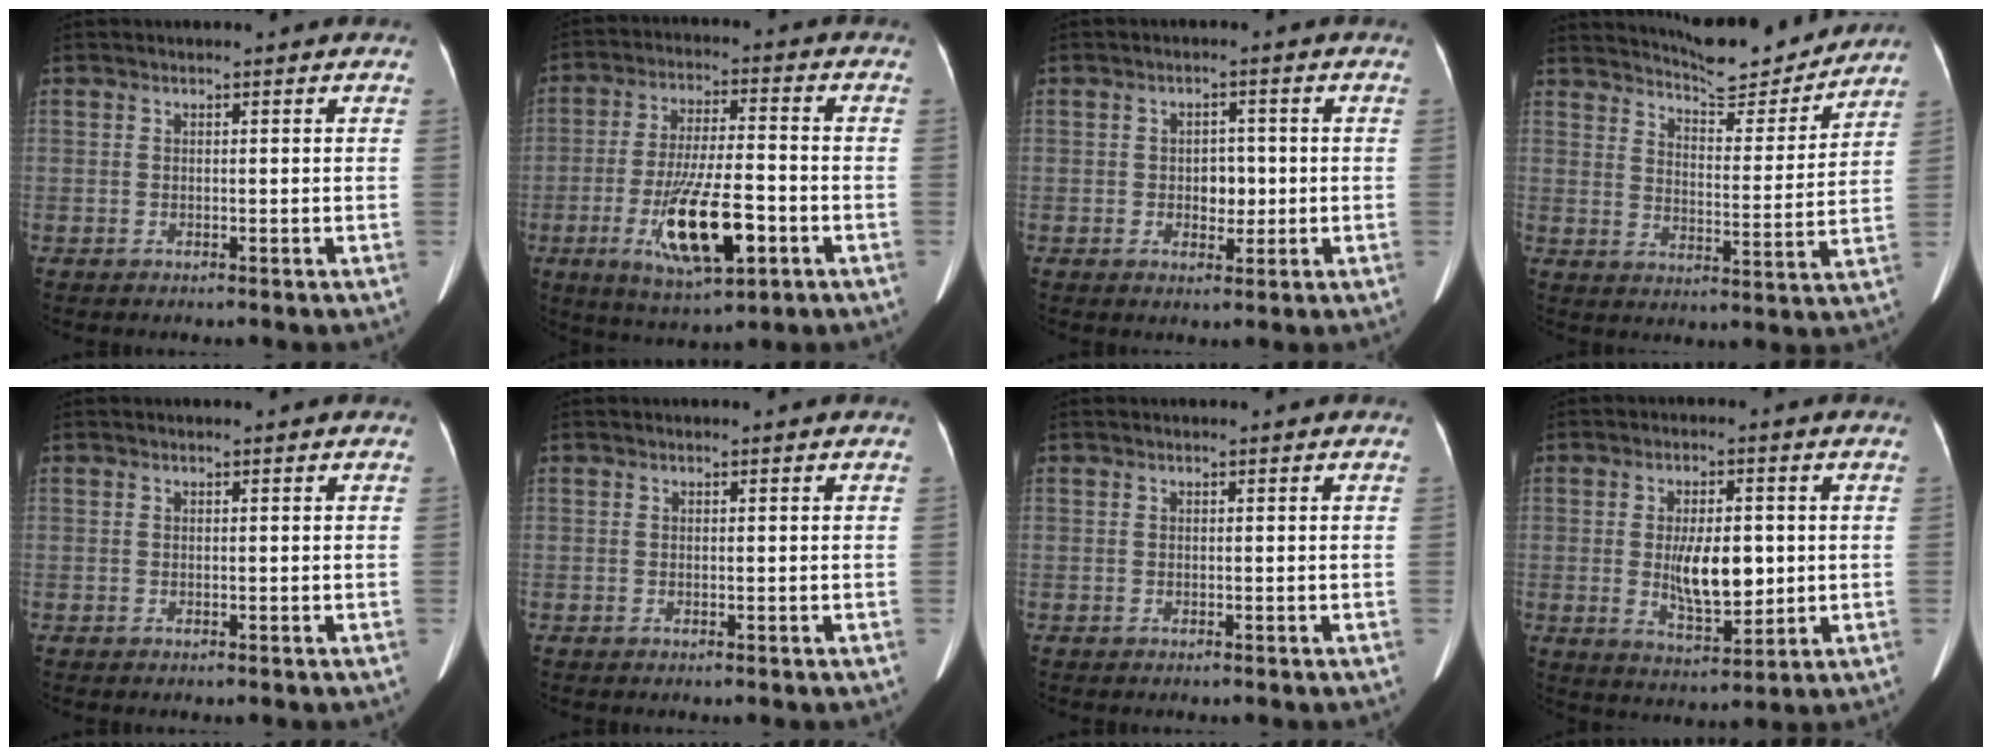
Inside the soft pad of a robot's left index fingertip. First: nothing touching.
{"total": 13.8, "force": [-5.7, 3.1, 12.2], "torque": [-0.231, -0.016, -0.089]}
{"total": 3.4, "force": [-1.3, 2.1, 2.3], "torque": [-0.031, 0.006, -0.015]}
{"total": 13.2, "force": [12.6, 1.2, 3.9], "torque": [-0.062, -0.016, 0.175]}
{"total": 0.0}
{"total": 1.0, "force": [-1.0, -0.1, 0.0], "torque": [-0.001, -0.001, -0.014]}
{"total": 0.0}
{"total": 8.5, "force": [-1.0, 3.3, 7.7], "torque": [-0.139, -0.008, -0.007]}